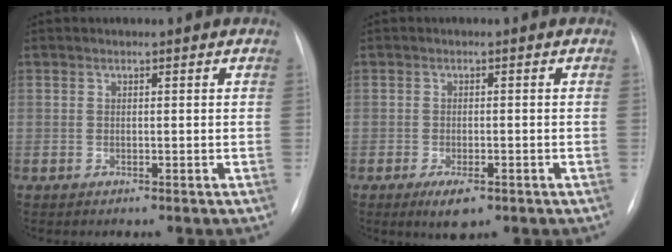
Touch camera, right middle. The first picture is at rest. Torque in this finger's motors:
{"motor_torque": [0.16, -0.28, 0.19, 0.07]}